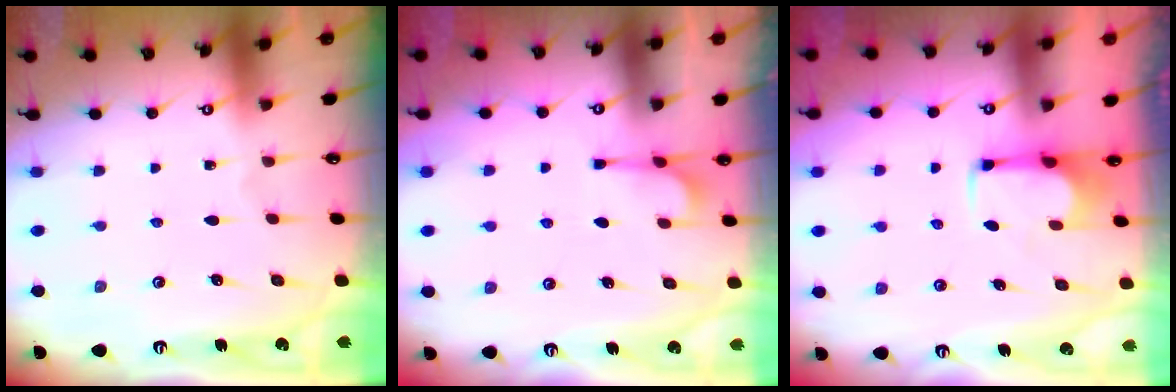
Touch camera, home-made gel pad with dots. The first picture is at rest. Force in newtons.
{"total": 2.5, "press": 2.2, "slide": 1.2}
{"total": 2.7, "press": 2.5, "slide": 1.1}